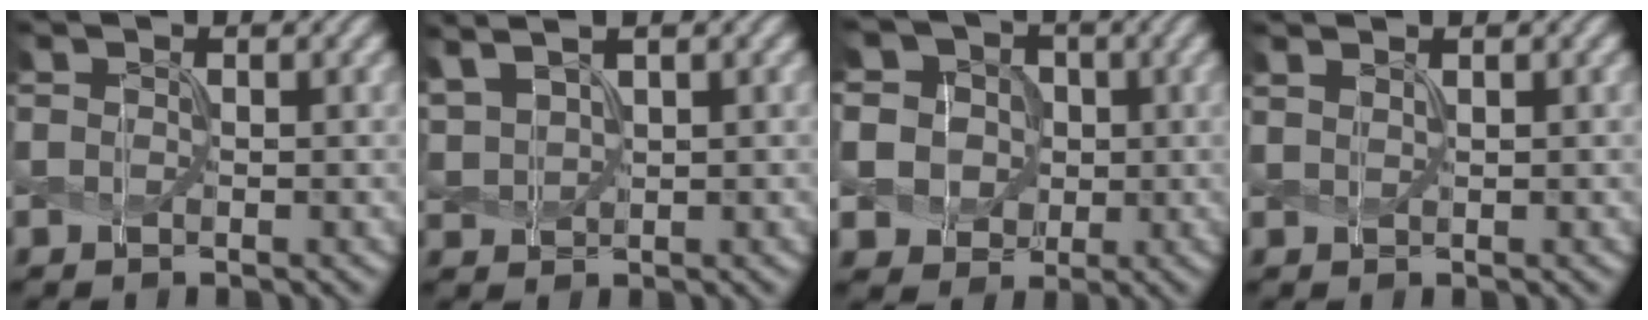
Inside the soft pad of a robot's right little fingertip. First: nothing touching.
{"total": 4.2, "force": [2.8, 1.8, 2.6], "torque": [-0.079, 0.019, 0.057]}
{"total": 8.9, "force": [2.5, 7.9, 3.4], "torque": [-0.089, 0.026, 0.030]}
{"total": 1.4, "force": [1.0, 0.4, 0.9], "torque": [-0.011, -0.003, 0.011]}